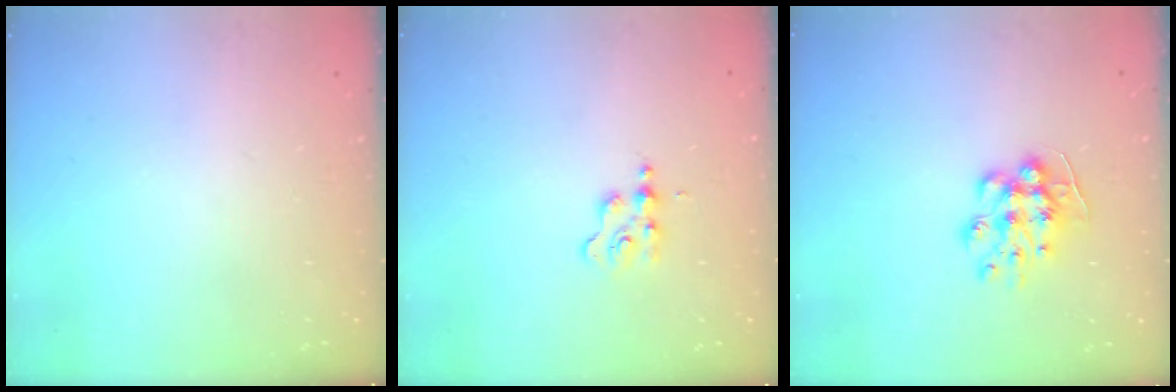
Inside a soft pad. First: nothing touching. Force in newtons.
{"total": 1.9, "press": 1.9, "slide": 0.2}
{"total": 9.0, "press": 9.0, "slide": 0.5}